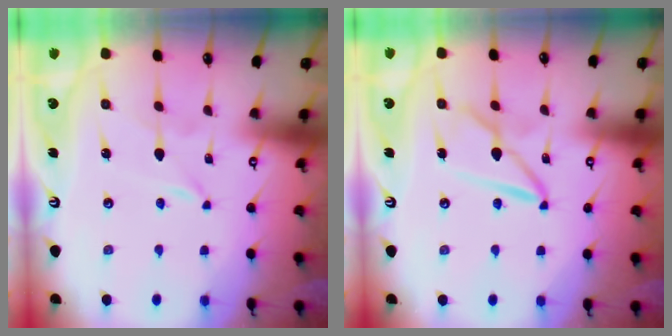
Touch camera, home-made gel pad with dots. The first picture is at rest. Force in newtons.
{"total": 6.9, "press": 6.9, "slide": 0.5}